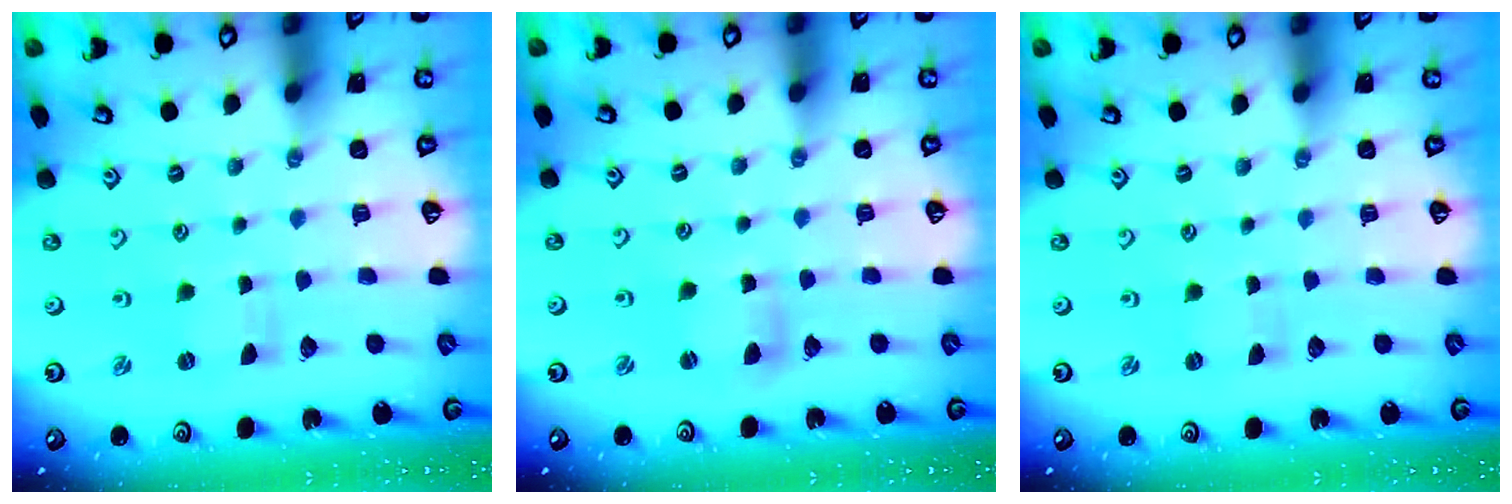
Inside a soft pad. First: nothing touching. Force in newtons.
{"total": 3.1, "press": 3.1, "slide": 0.2}
{"total": 0.0}